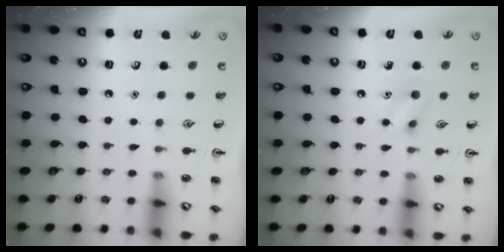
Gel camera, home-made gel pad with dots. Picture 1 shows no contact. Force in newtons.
{"total": 6.6, "press": 6.6, "slide": 0.9}